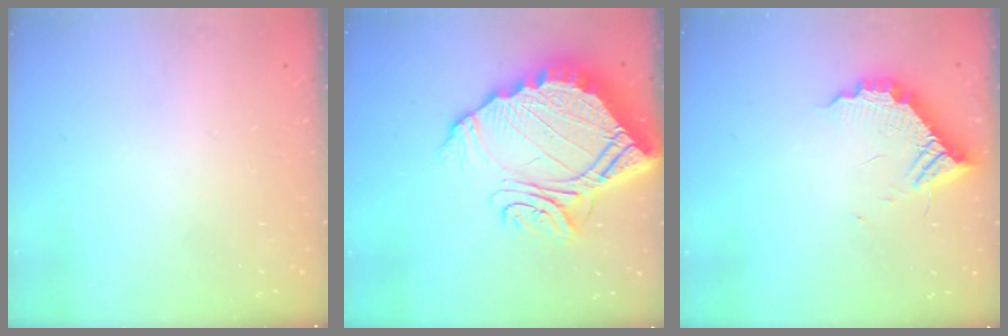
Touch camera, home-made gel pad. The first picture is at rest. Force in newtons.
{"total": 23.2, "press": 23.1, "slide": 2.4}
{"total": 11.9, "press": 11.8, "slide": 0.8}